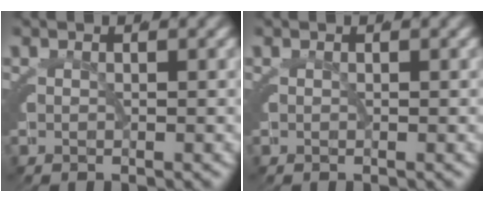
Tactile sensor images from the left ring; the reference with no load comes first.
{"total": 0.0}